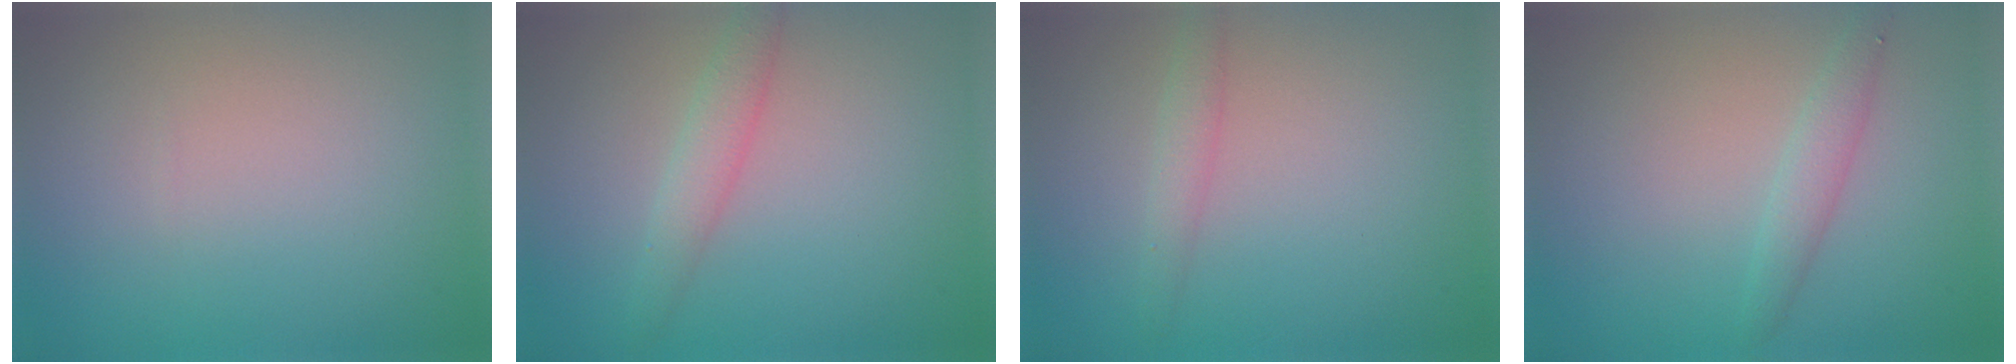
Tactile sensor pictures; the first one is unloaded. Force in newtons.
{"total": 2.1, "press": 2.1, "slide": 0.1}
{"total": 1.5, "press": 1.5, "slide": 0.0}
{"total": 1.6, "press": 1.6, "slide": 0.0}